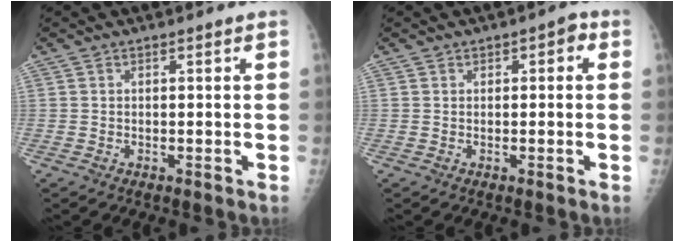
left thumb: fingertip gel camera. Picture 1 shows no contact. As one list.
[{"total": 2.0, "force": [0.4, 1.5, 1.4], "torque": [0.002, 0.008, -0.004]}]